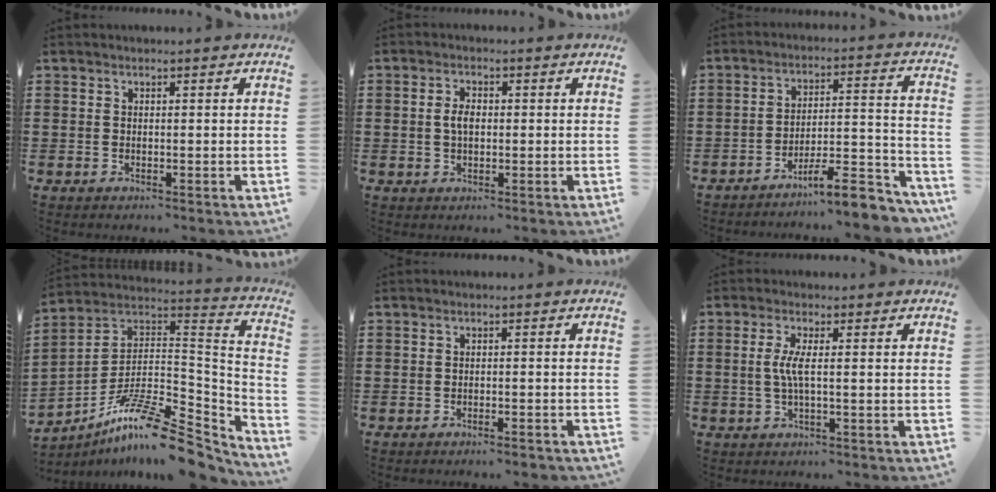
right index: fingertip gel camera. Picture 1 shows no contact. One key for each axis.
{"total": 2.9, "fx": 0.1, "fy": 1.6, "fz": 2.5, "tx": -0.057, "ty": 0.005, "tz": -0.003}
{"total": 9.5, "fx": -8.0, "fy": 1.4, "fz": 4.9, "tx": -0.065, "ty": 0.021, "tz": -0.148}
{"total": 14.1, "fx": -10.0, "fy": 3.2, "fz": 9.4, "tx": -0.165, "ty": 0.022, "tz": -0.180}
{"total": 1.4, "fx": -1.4, "fy": 0.0, "fz": 0.5, "tx": -0.012, "ty": 0.000, "tz": -0.027}
{"total": 3.4, "fx": -0.1, "fy": 0.2, "fz": 3.4, "tx": -0.079, "ty": -0.010, "tz": -0.009}